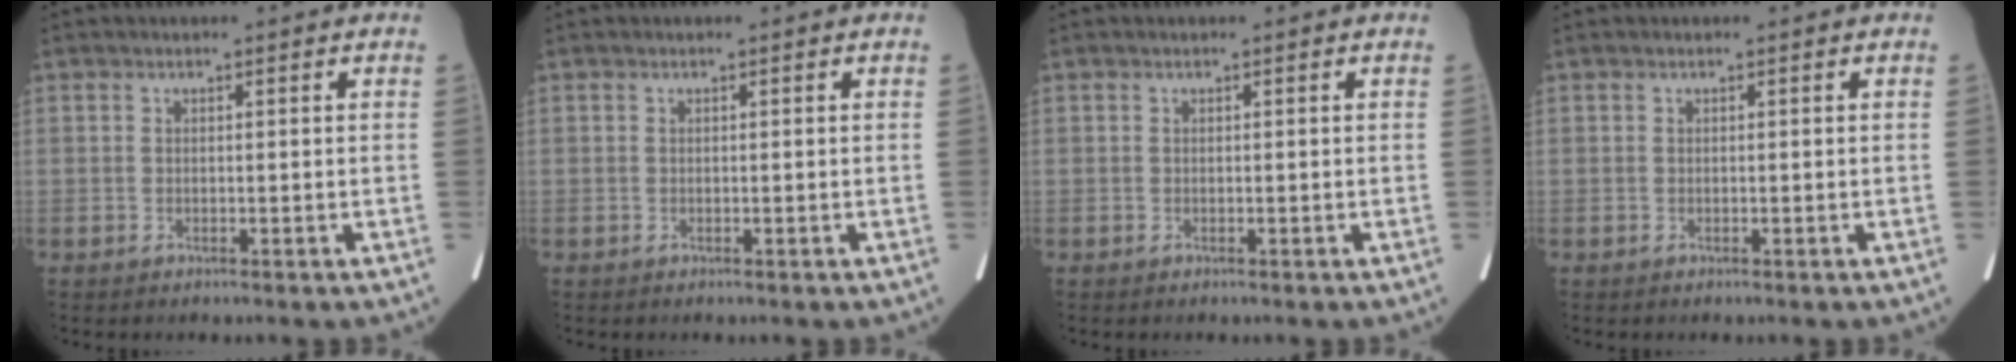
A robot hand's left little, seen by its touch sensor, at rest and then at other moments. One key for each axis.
{"total": 0.0}
{"total": 0.0}
{"total": 0.0}